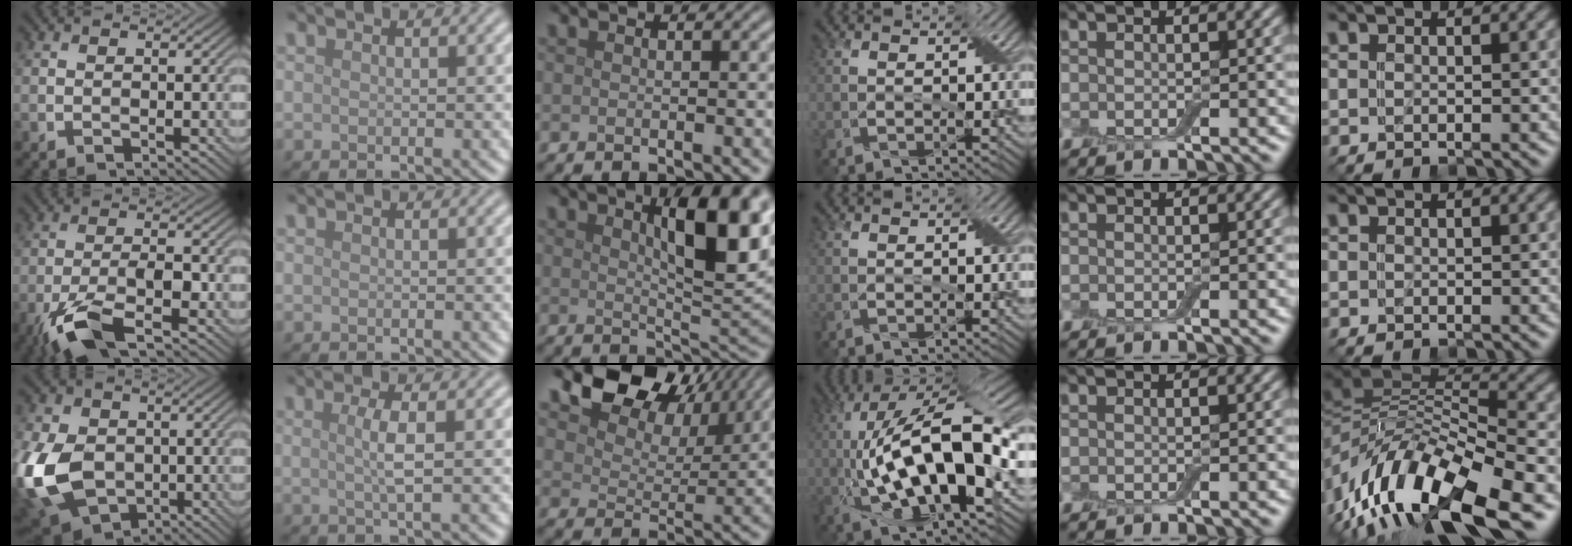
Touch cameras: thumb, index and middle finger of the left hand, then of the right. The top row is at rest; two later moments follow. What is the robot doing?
{"motion": "extract", "object": "airpods case & airpods"}